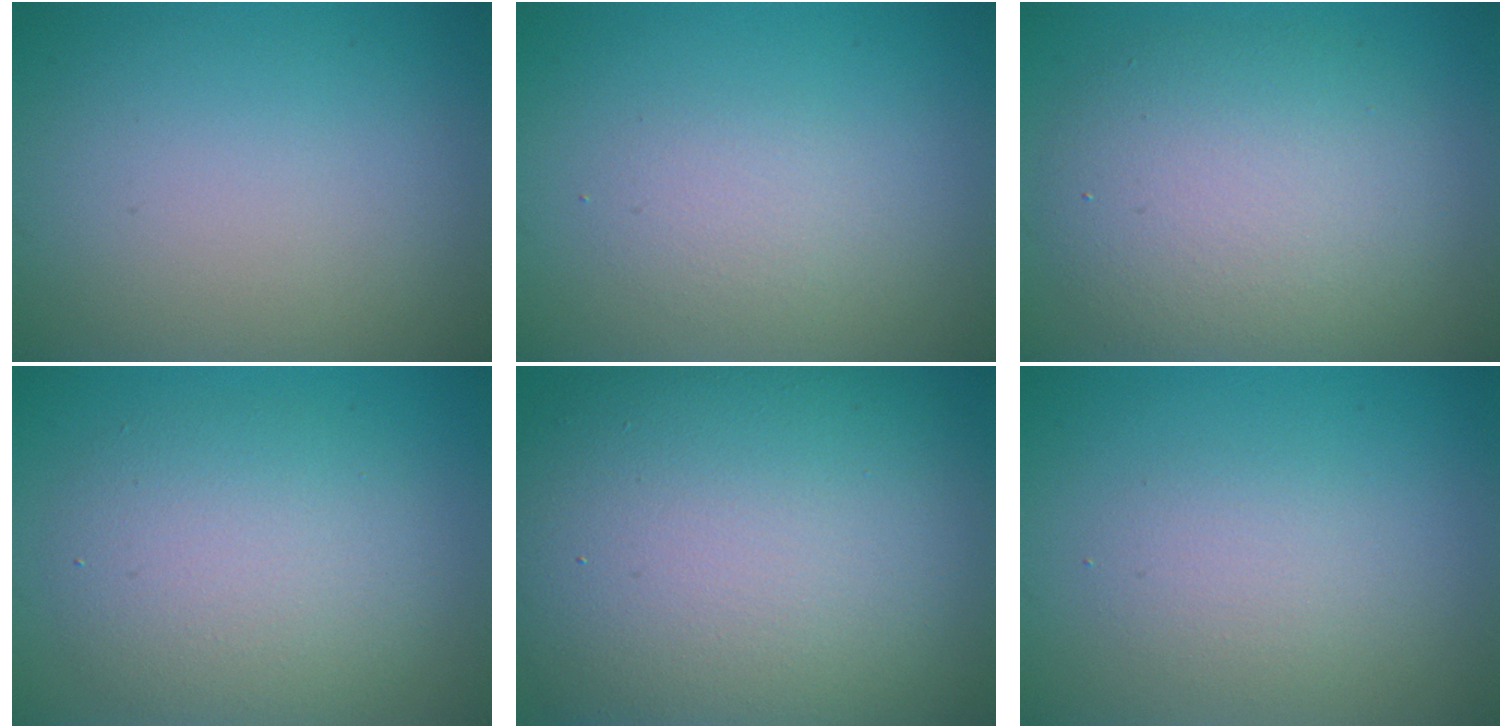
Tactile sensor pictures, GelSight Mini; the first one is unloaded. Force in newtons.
{"total": 1.6, "press": 1.6, "slide": 0.1}
{"total": 7.3, "press": 7.2, "slide": 0.8}
{"total": 5.5, "press": 5.5, "slide": 0.2}
{"total": 17.2, "press": 17.2, "slide": 1.1}
{"total": 2.0, "press": 2.0, "slide": 0.2}